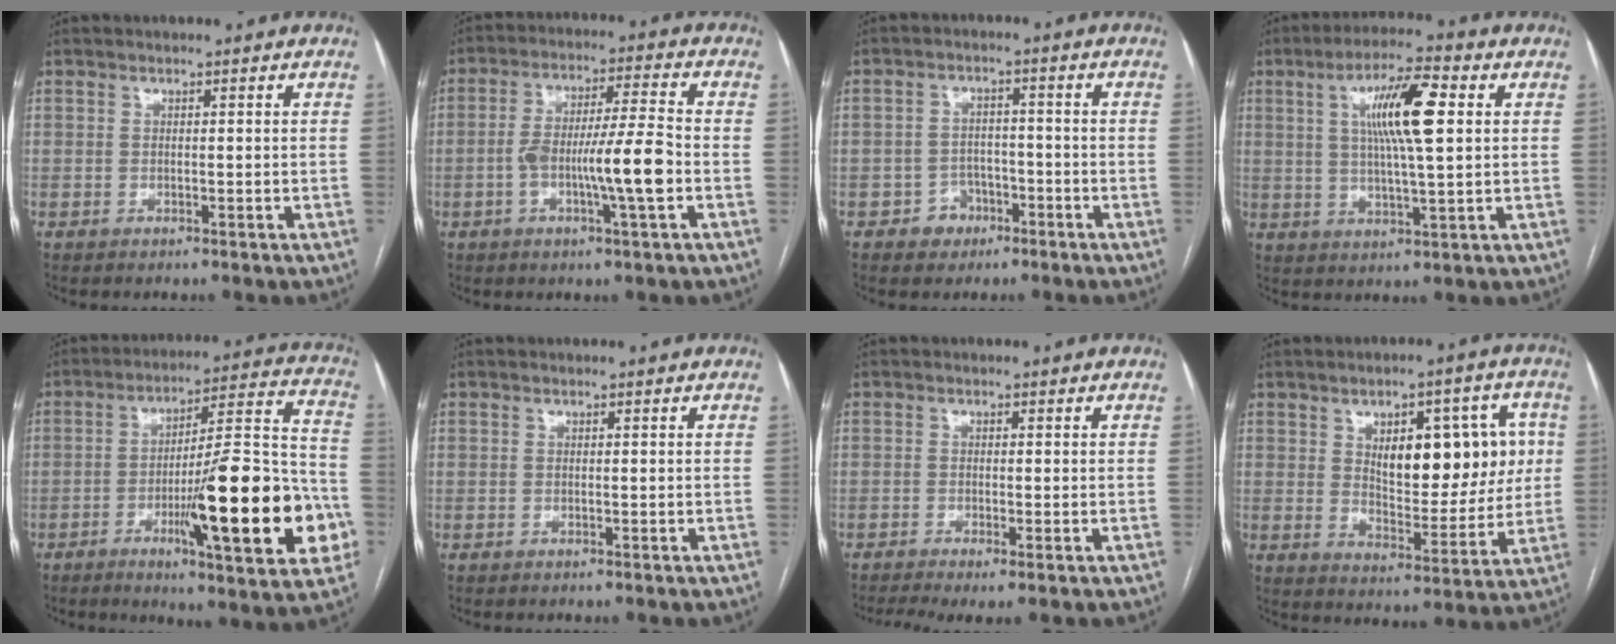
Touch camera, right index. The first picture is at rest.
{"total": 10.4, "force": [-2.7, 0.4, 10.0], "torque": [-0.178, 0.007, -0.049]}
{"total": 4.1, "force": [-2.2, 3.4, 0.8], "torque": [-0.005, 0.015, -0.030]}
{"total": 11.0, "force": [2.7, 1.4, 10.6], "torque": [-0.190, 0.011, 0.046]}
{"total": 23.0, "force": [-7.0, 3.0, 21.7], "torque": [-0.276, 0.004, -0.097]}
{"total": 0.0}
{"total": 4.8, "force": [-2.9, 0.8, 3.7], "torque": [-0.065, -0.012, -0.051]}
{"total": 14.2, "force": [3.3, 6.4, 12.2], "torque": [-0.160, 0.022, 0.059]}